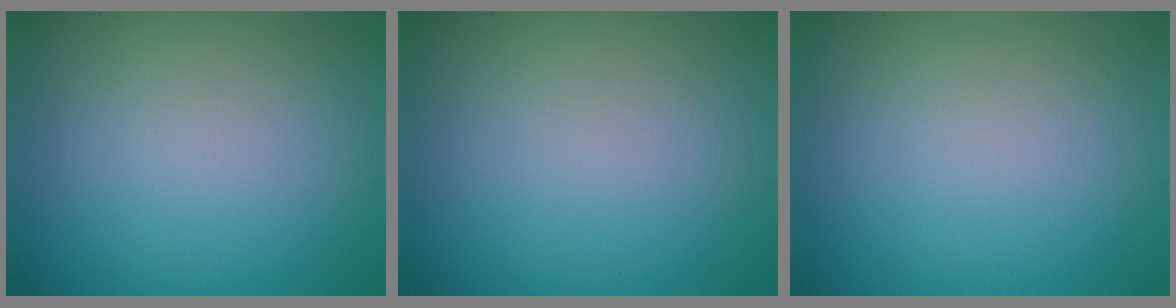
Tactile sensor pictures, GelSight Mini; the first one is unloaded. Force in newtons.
{"total": 0.0}
{"total": 0.0}